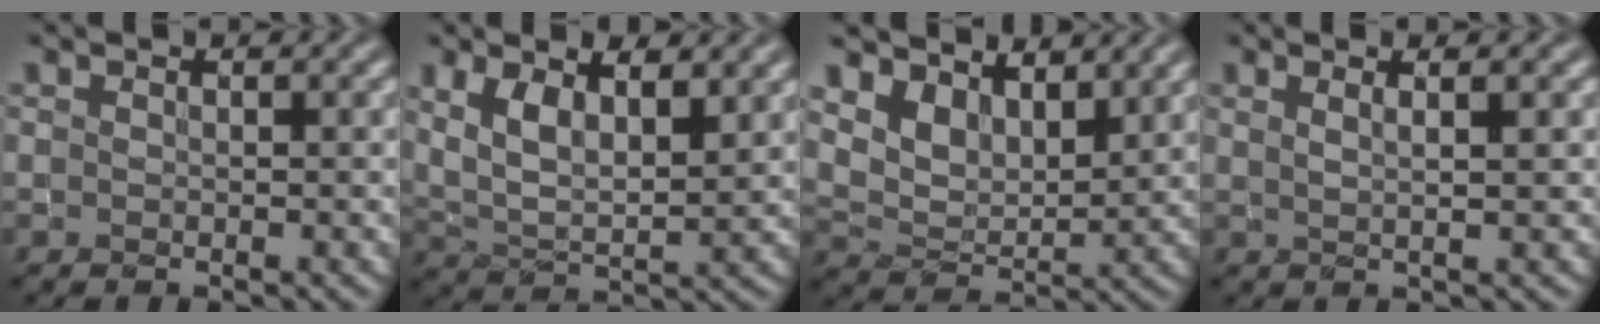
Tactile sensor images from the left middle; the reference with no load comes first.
{"total": 5.8, "force": [2.7, 2.4, 4.6], "torque": [-0.096, -0.006, 0.049]}
{"total": 5.4, "force": [4.1, 2.7, 2.4], "torque": [-0.059, -0.016, 0.078]}
{"total": 3.2, "force": [1.7, 1.3, 2.5], "torque": [-0.019, 0.007, -0.002]}